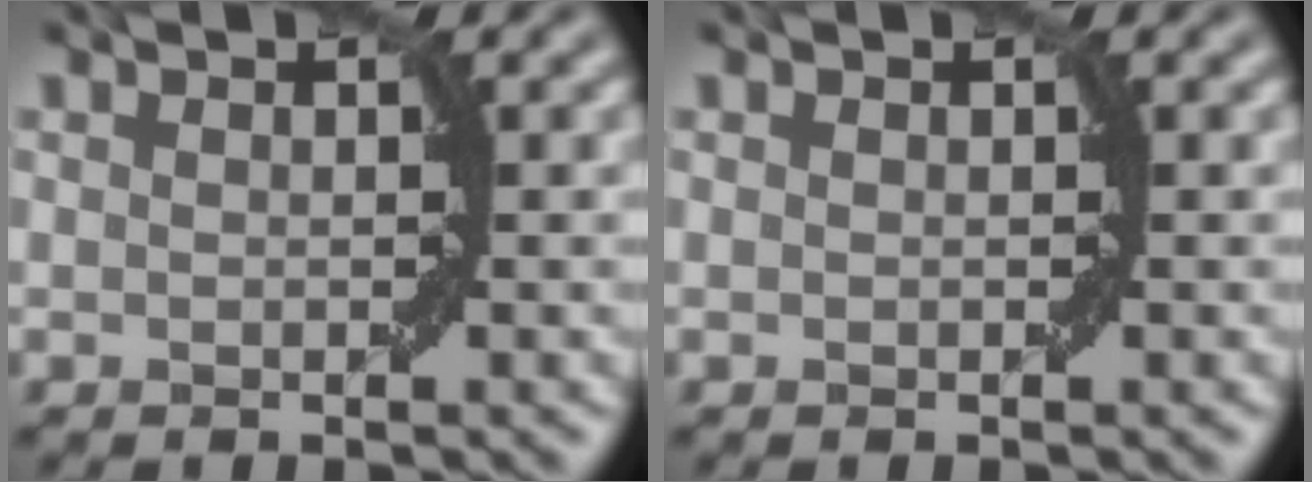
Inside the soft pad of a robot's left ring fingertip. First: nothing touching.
{"total": 0.0}